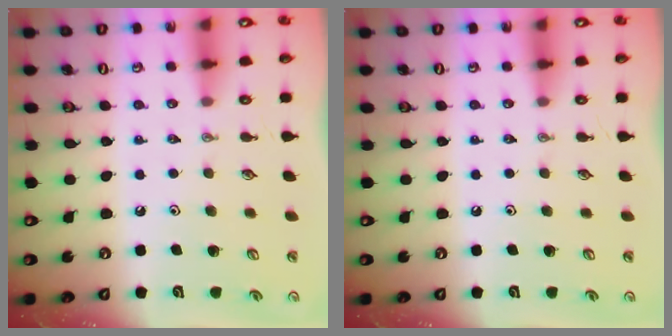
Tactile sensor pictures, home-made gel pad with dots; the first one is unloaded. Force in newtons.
{"total": 0.0}